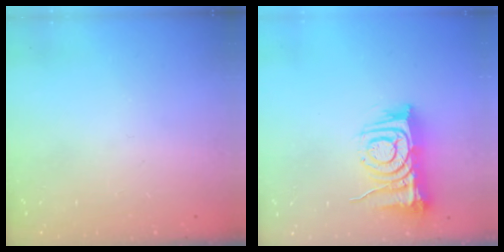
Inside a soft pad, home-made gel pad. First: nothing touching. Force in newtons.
{"total": 10.2, "press": 10.2, "slide": 1.2}